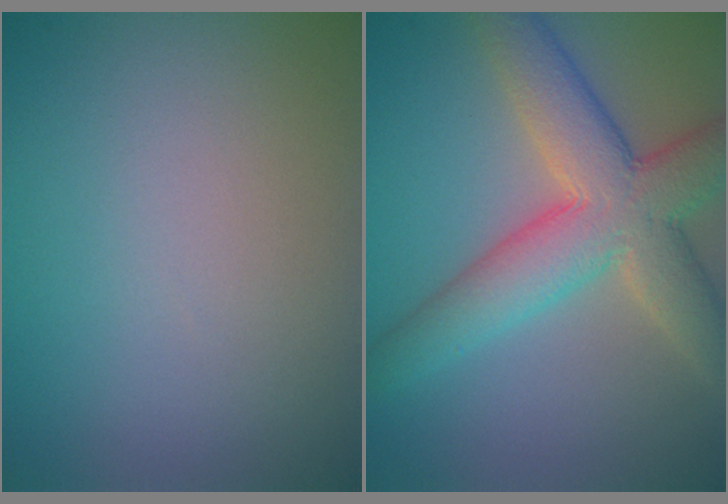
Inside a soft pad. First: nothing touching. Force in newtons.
{"total": 8.0, "press": 8.0, "slide": 0.7}